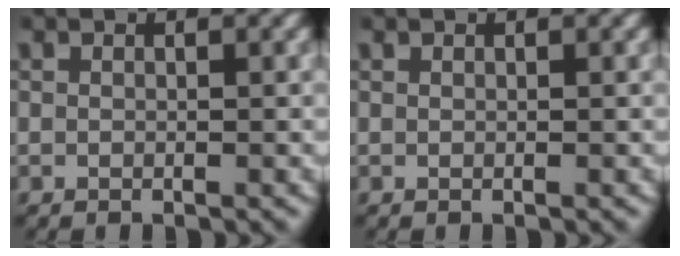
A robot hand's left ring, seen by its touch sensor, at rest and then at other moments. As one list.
[{"total": 0.0}]